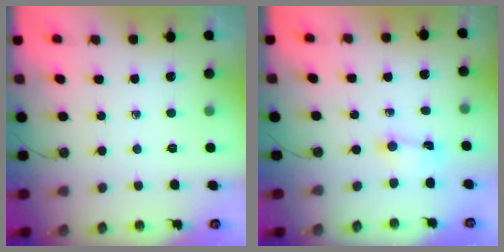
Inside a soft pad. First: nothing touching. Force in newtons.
{"total": 1.3, "press": 1.2, "slide": 0.5}